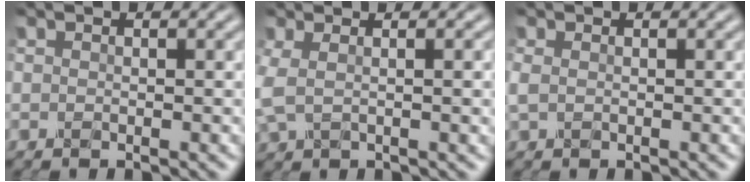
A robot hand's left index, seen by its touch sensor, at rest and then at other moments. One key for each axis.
{"total": 4.0, "fx": 0.4, "fy": 1.8, "fz": 3.6, "tx": -0.068, "ty": 0.002, "tz": 0.007}
{"total": 0.8, "fx": 0.2, "fy": 0.5, "fz": 0.7, "tx": -0.020, "ty": 0.000, "tz": 0.003}